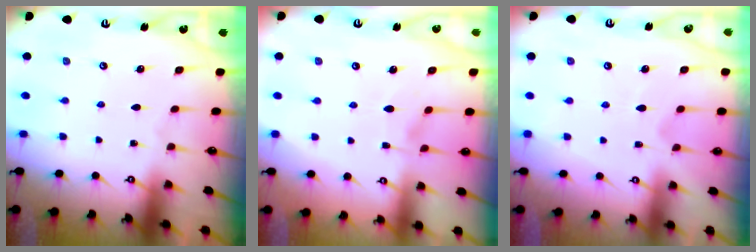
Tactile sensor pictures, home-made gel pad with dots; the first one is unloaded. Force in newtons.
{"total": 2.1, "press": 1.9, "slide": 0.9}
{"total": 4.5, "press": 4.4, "slide": 1.1}